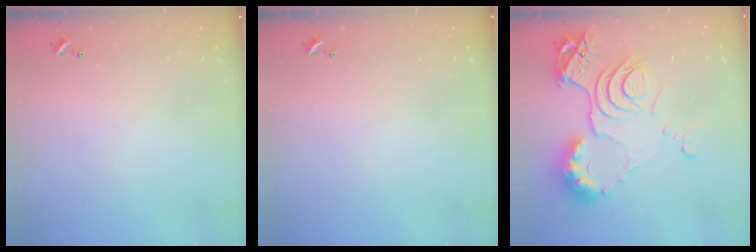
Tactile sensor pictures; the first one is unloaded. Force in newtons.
{"total": 0.0}
{"total": 14.6, "press": 14.5, "slide": 1.4}